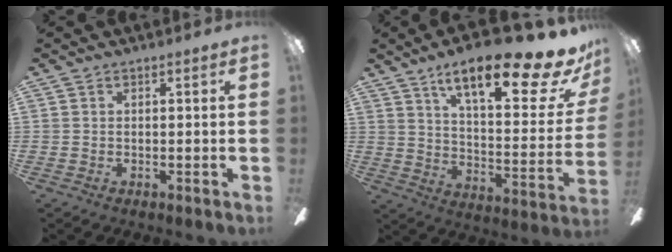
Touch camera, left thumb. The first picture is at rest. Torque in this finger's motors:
{"motor_torque": [0.63, 0.46, 1.23, -1.54, 0.06]}